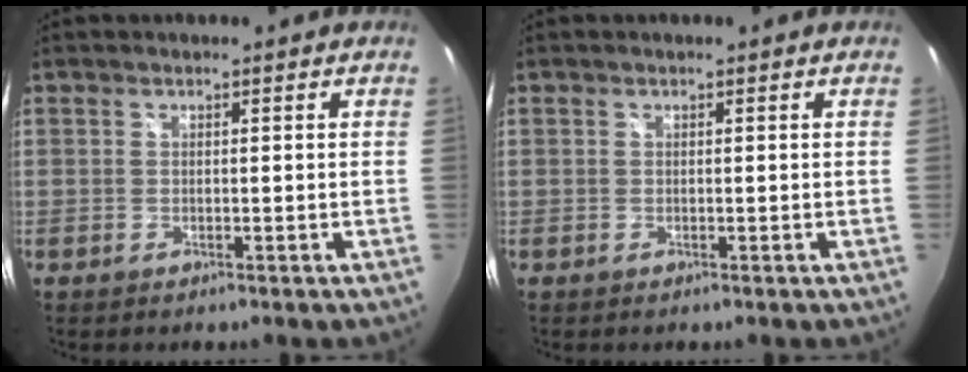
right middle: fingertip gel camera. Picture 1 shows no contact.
{"total": 0.0}